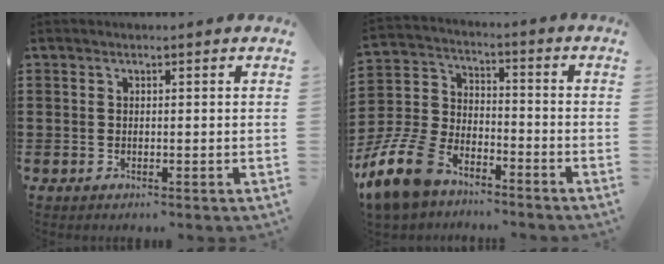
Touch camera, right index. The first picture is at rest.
{"total": 11.4, "force": [-8.6, 5.5, 5.1], "torque": [-0.145, 0.030, -0.173]}